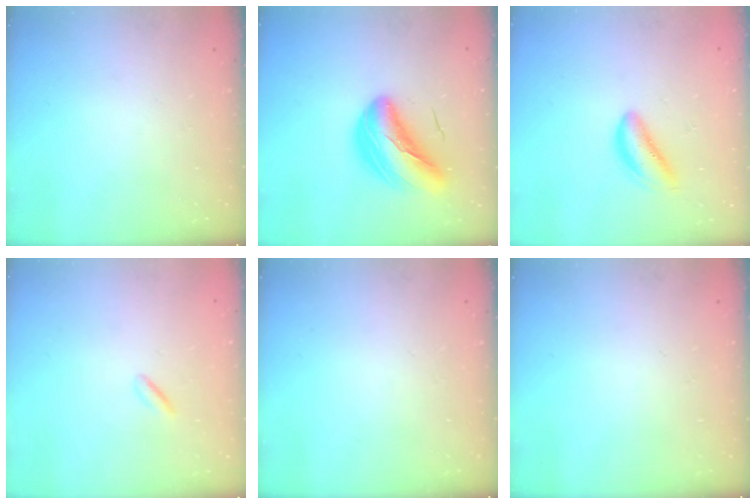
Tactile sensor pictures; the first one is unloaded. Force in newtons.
{"total": 11.0, "press": 10.5, "slide": 3.3}
{"total": 4.2, "press": 4.0, "slide": 1.3}
{"total": 1.8, "press": 1.6, "slide": 0.8}
{"total": 0.0}
{"total": 0.0}